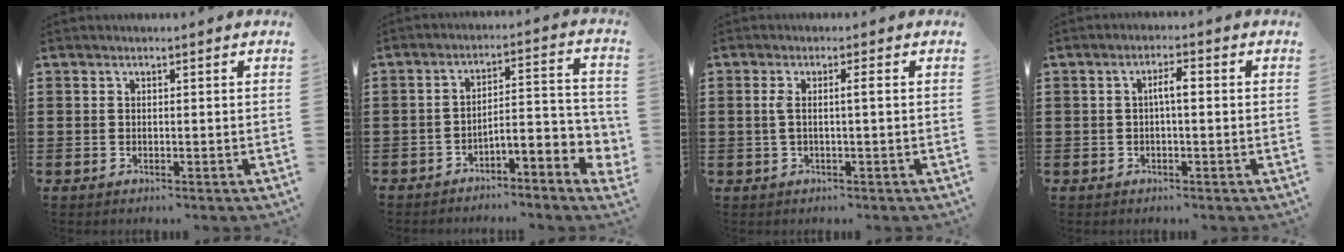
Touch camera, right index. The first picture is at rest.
{"total": 4.1, "force": [-3.6, 0.6, 1.8], "torque": [-0.034, -0.010, -0.076]}
{"total": 2.4, "force": [0.0, -0.1, 2.4], "torque": [-0.046, -0.002, -0.004]}
{"total": 2.8, "force": [-0.1, 0.6, 2.7], "torque": [-0.051, 0.005, -0.005]}